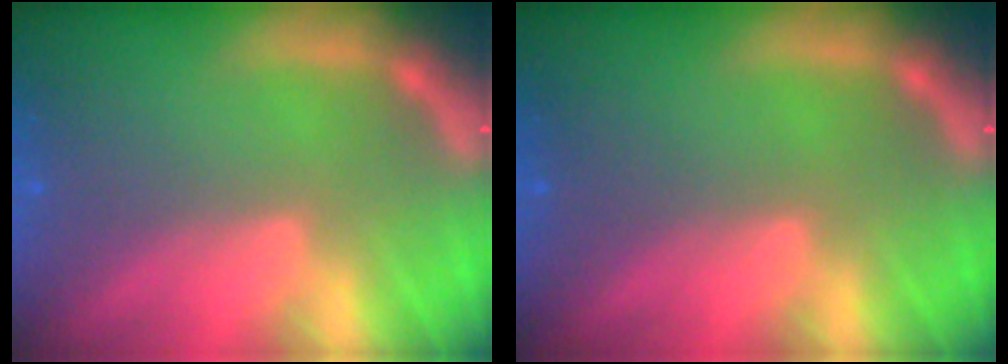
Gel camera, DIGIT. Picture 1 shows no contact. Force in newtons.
{"total": 0.0}